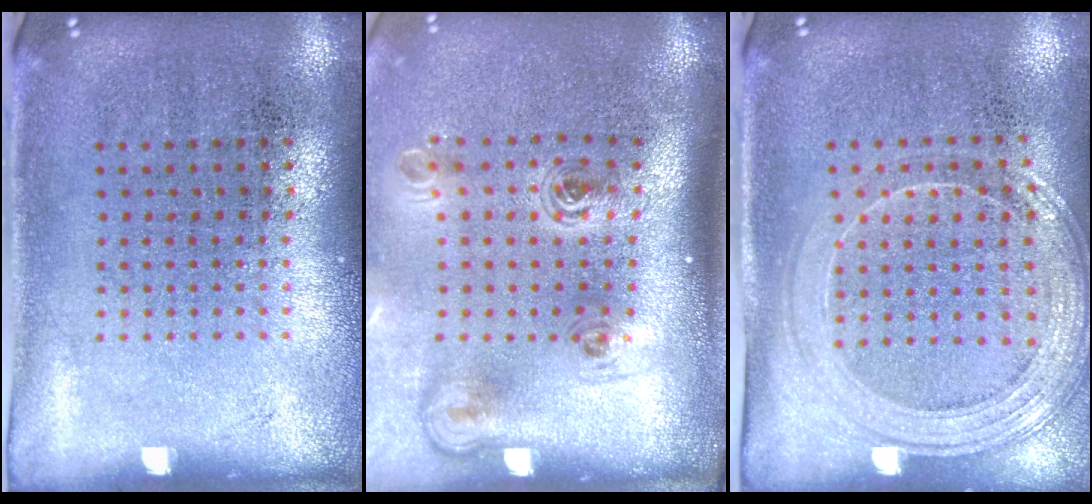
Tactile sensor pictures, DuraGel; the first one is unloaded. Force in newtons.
{"total": 2.2, "press": 1.4, "slide": 1.7}
{"total": 1.6, "press": 1.5, "slide": 0.4}